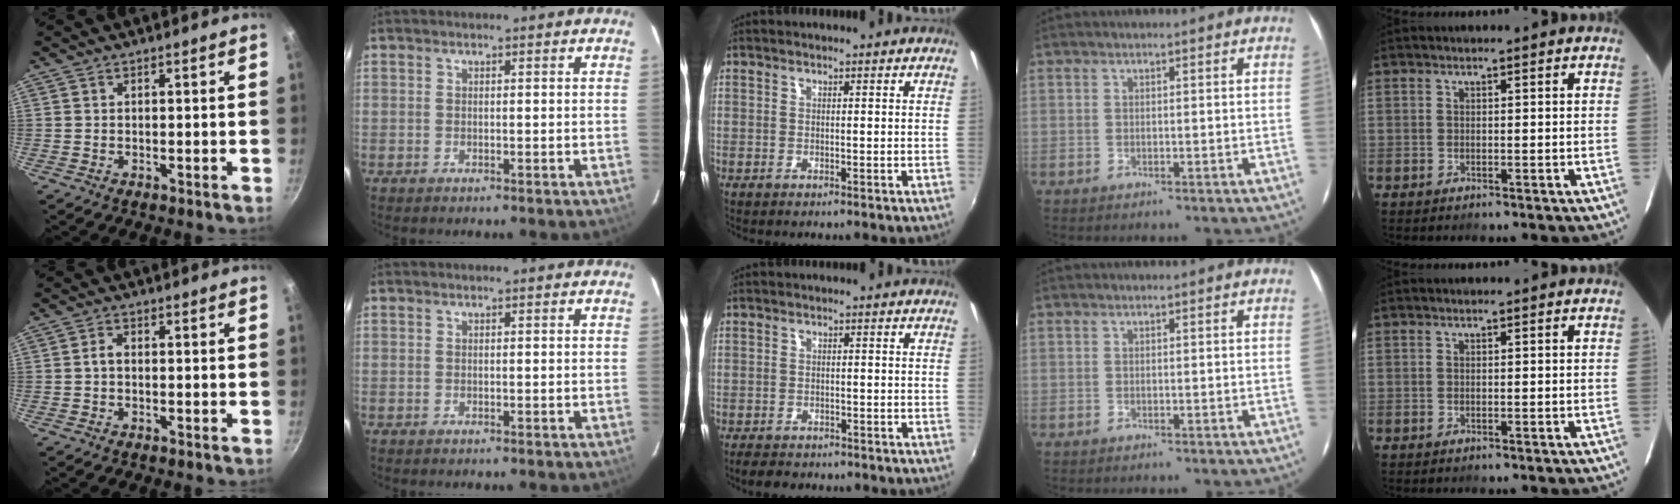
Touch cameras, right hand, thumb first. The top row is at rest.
{"thumb": {"total": 1.7, "force": [-0.3, 1.0, 1.3], "torque": [-0.025, 0.011, -0.008]}, "middle": {"total": 3.6, "force": [-3.0, 1.7, 1.1], "torque": [-0.033, -0.009, -0.051]}}